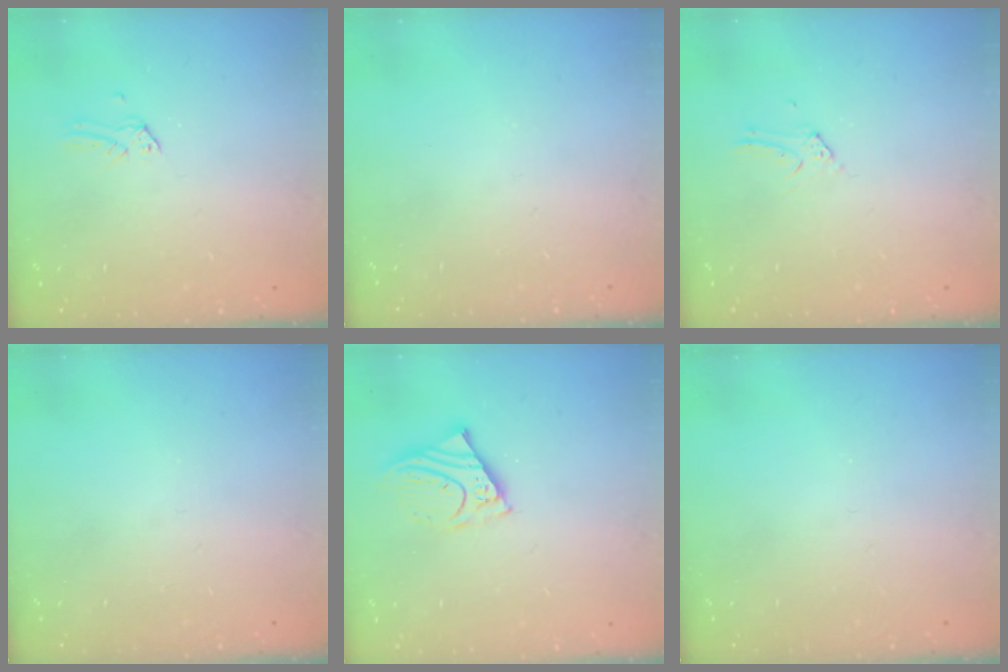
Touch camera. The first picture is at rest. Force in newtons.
{"total": 0.0}
{"total": 3.0, "press": 3.0, "slide": 0.3}
{"total": 0.0}
{"total": 8.4, "press": 8.3, "slide": 1.0}
{"total": 0.0}